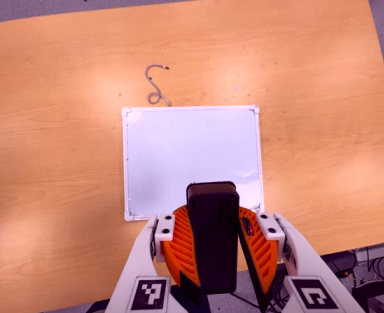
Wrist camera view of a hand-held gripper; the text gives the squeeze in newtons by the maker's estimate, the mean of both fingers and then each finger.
{"total": 10.2, "left": 10.6, "right": 9.8}